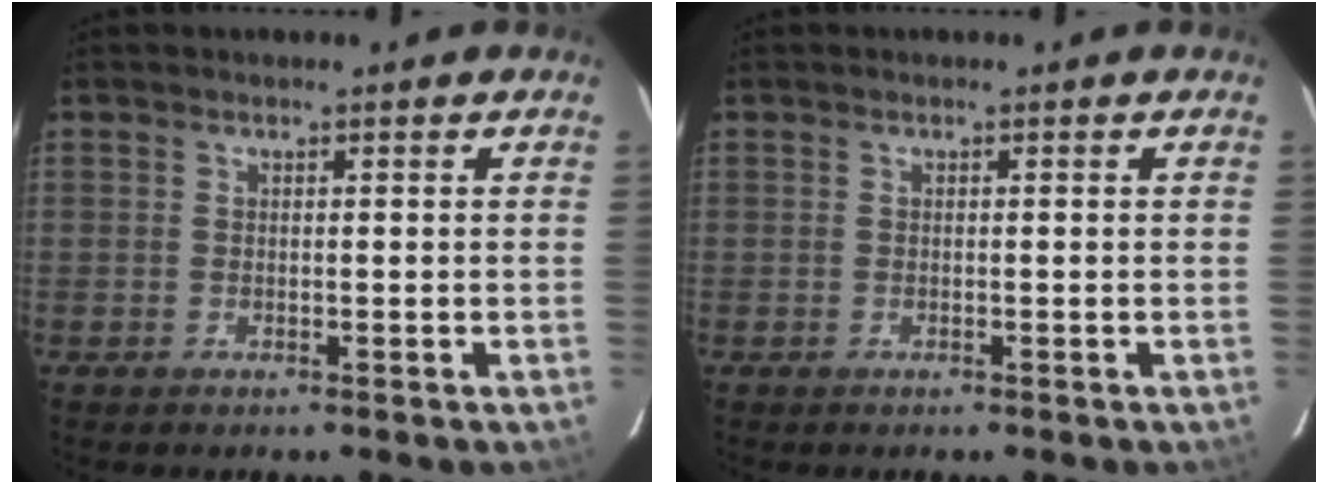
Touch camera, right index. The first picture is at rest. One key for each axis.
{"total": 0.0}